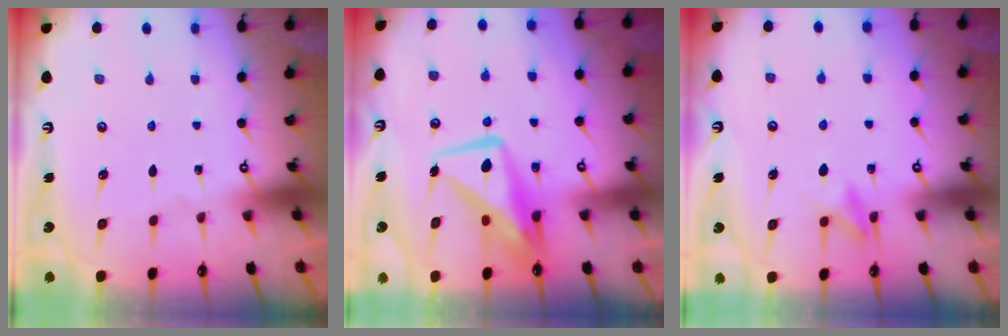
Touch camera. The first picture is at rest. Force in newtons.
{"total": 9.8, "press": 9.7, "slide": 1.3}
{"total": 9.3, "press": 9.2, "slide": 1.3}